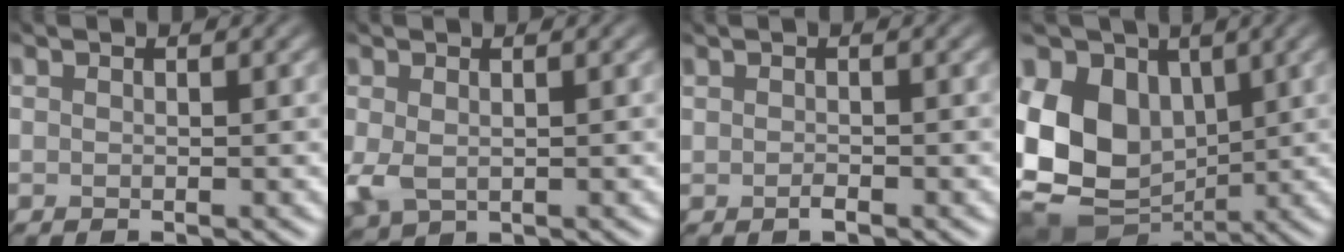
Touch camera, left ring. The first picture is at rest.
{"total": 2.2, "force": [0.3, 1.4, 1.7], "torque": [-0.050, -0.001, 0.010]}
{"total": 0.7, "force": [-0.3, 0.3, 0.6], "torque": [-0.014, -0.005, -0.004]}
{"total": 11.5, "force": [-0.2, 8.8, 7.3], "torque": [-0.155, -0.005, 0.004]}